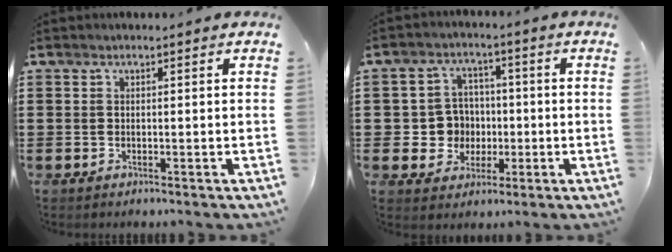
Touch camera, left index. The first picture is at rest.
{"total": 6.4, "force": [-0.2, 6.2, 1.6], "torque": [-0.047, 0.015, -0.002]}